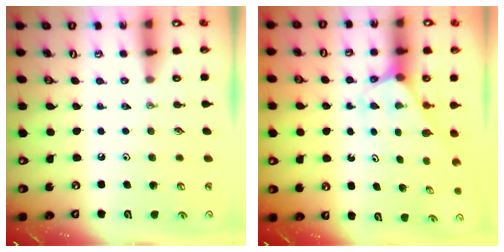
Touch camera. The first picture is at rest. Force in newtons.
{"total": 2.4, "press": 2.4, "slide": 0.2}